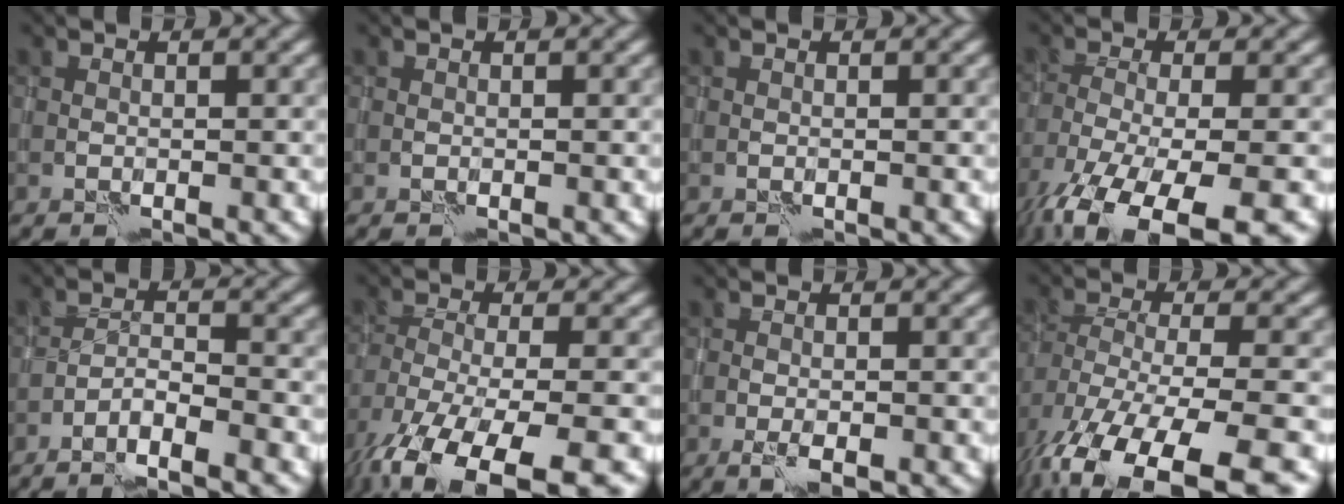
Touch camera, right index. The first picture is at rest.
{"total": 0.0}
{"total": 0.0}
{"total": 12.5, "force": [-8.9, 4.0, 7.9], "torque": [-0.165, -0.047, -0.122]}
{"total": 3.7, "force": [-2.8, 0.5, 2.3], "torque": [-0.037, 0.007, -0.051]}
{"total": 13.6, "force": [-9.9, 4.8, 7.9], "torque": [-0.165, -0.047, -0.130]}
{"total": 1.9, "force": [-0.8, 0.6, 1.6], "torque": [-0.033, -0.003, -0.013]}
{"total": 14.0, "force": [-8.8, 6.4, 8.8], "torque": [-0.178, -0.048, -0.100]}